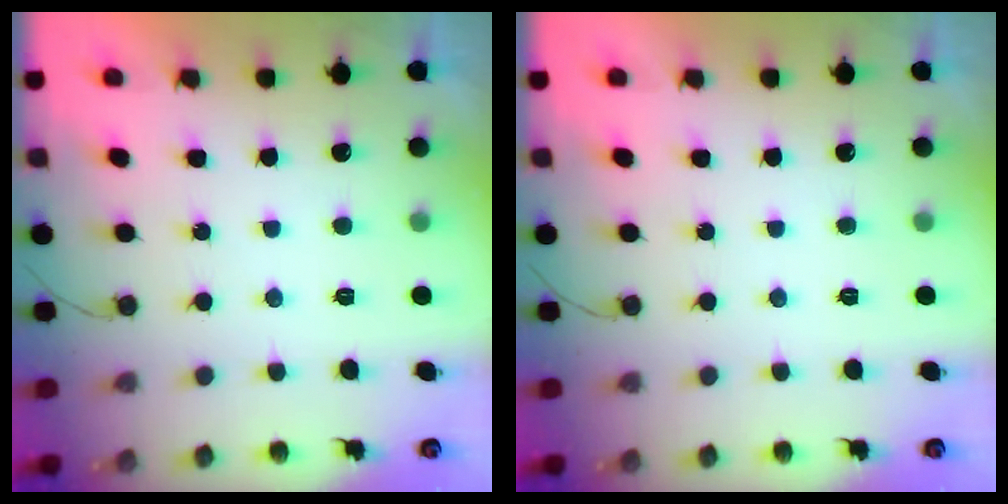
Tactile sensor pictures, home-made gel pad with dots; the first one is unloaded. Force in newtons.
{"total": 0.0}